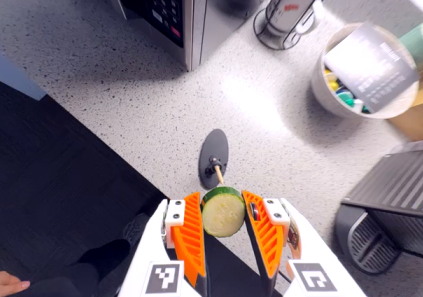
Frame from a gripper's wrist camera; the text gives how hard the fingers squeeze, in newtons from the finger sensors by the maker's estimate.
{"total": 10.0, "left": 10.4, "right": 9.6}